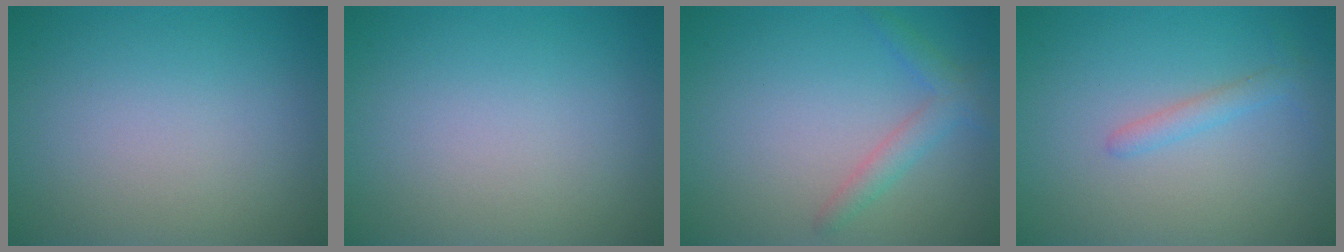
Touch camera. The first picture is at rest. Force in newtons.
{"total": 0.0}
{"total": 2.2, "press": 2.2, "slide": 0.0}
{"total": 1.4, "press": 1.4, "slide": 0.0}